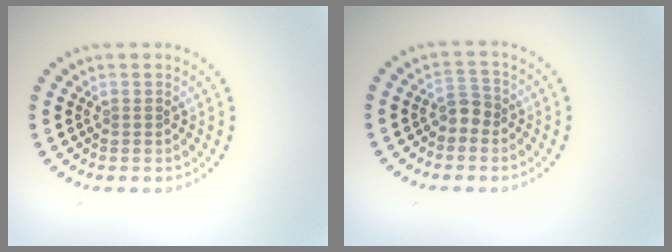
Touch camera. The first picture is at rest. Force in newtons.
{"total": 1.6, "press": 1.4, "slide": 0.7}